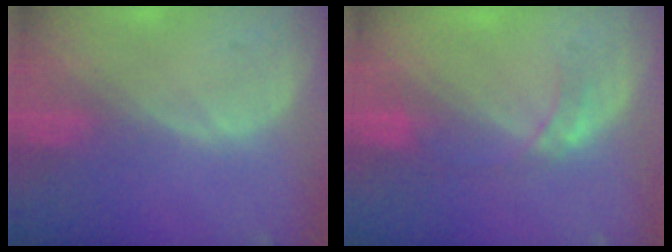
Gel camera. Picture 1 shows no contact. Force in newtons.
{"total": 3.0, "press": 2.7, "slide": 1.3}